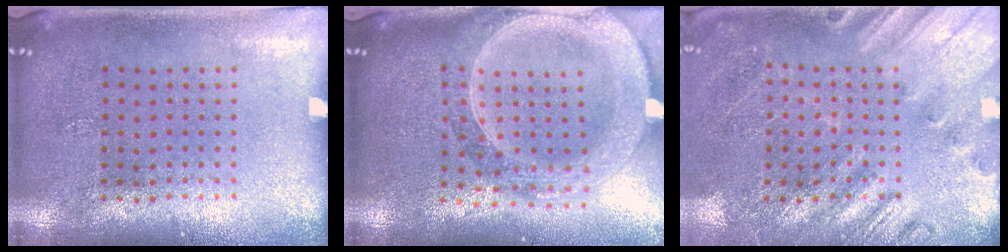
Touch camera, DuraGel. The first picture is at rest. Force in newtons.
{"total": 2.7, "press": 2.4, "slide": 1.4}
{"total": 2.3, "press": 2.1, "slide": 0.9}